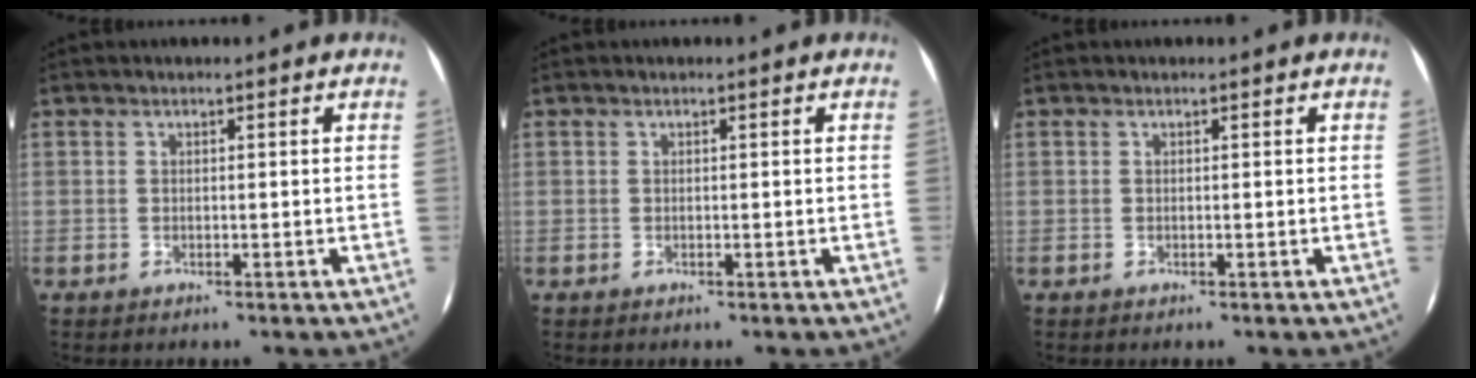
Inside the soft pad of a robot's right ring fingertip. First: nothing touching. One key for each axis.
{"total": 0.0}
{"total": 0.0}